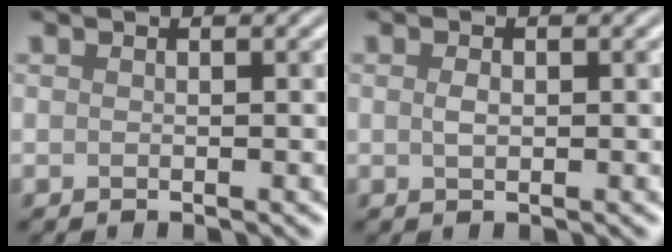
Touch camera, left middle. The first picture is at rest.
{"total": 1.1, "force": [0.1, 0.7, 0.8], "torque": [-0.020, 0.000, 0.002]}